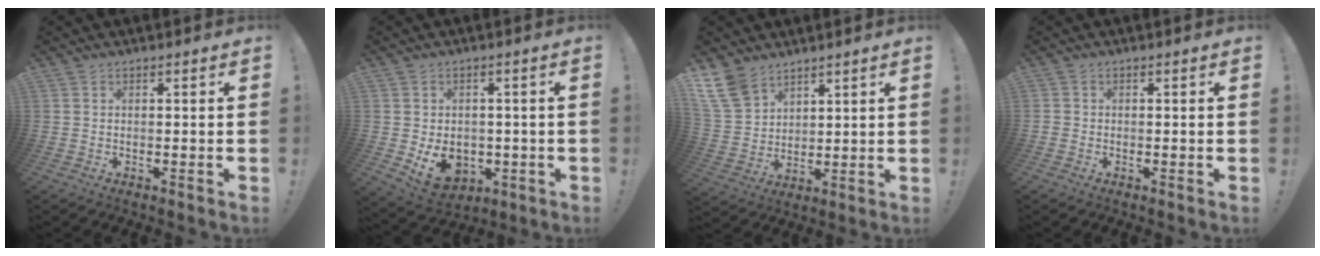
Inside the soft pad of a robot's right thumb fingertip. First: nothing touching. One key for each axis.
{"total": 8.9, "fx": -1.3, "fy": 7.4, "fz": 4.7, "tx": -0.065, "ty": 0.006, "tz": -0.015}
{"total": 11.6, "fx": 8.1, "fy": 7.2, "fz": 4.3, "tx": -0.084, "ty": -0.047, "tz": 0.165}
{"total": 0.9, "fx": -0.5, "fy": 0.8, "fz": 0.2, "tx": -0.003, "ty": 0.003, "tz": -0.008}